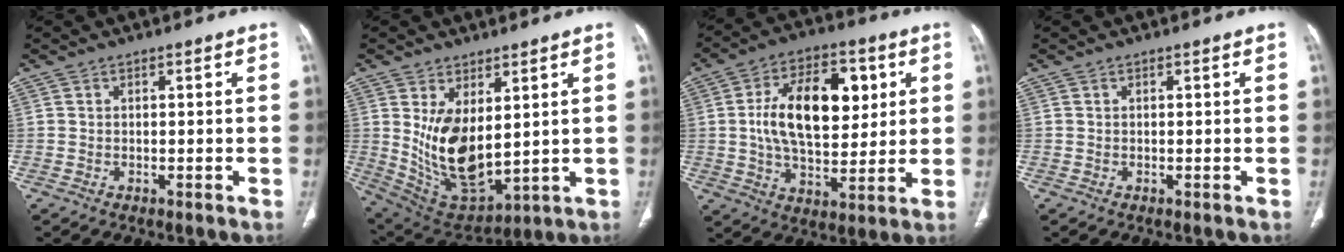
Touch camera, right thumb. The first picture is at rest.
{"total": 13.7, "force": [2.7, 7.2, 11.4], "torque": [-0.195, -0.030, 0.080]}
{"total": 18.3, "force": [3.7, 10.3, 14.6], "torque": [-0.209, -0.002, 0.060]}
{"total": 0.0}